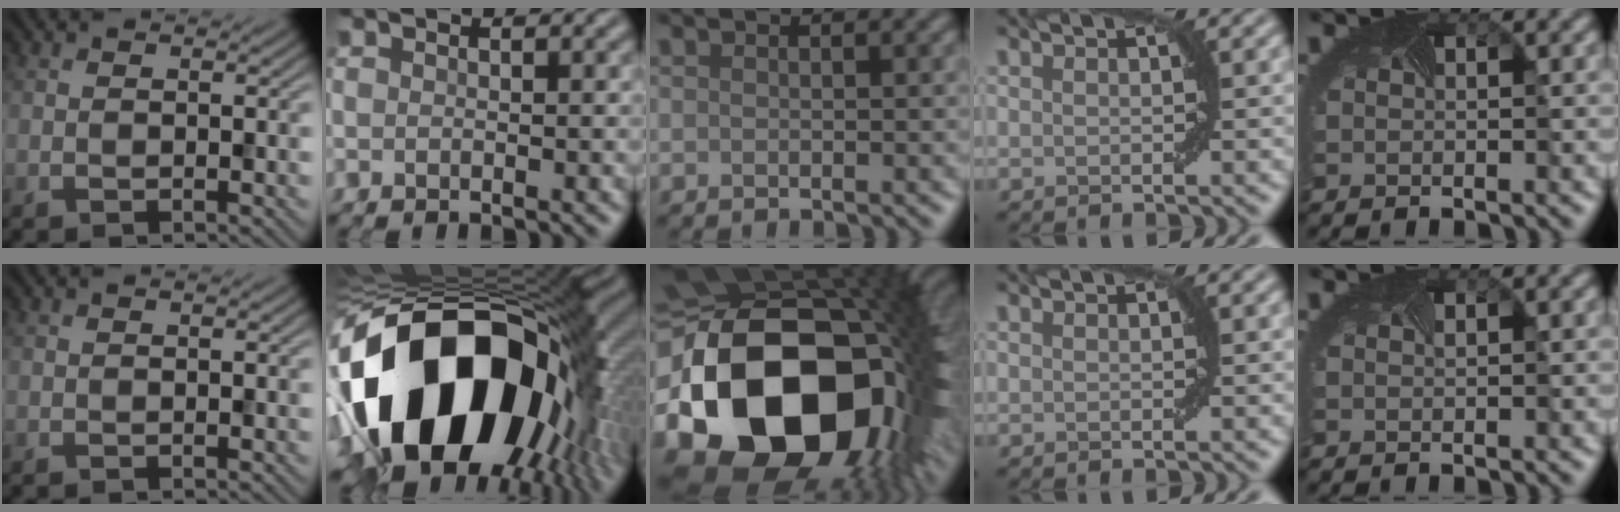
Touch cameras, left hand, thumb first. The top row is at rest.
{"index": {"total": 20.6, "force": [-5.7, 12.6, 15.2], "torque": [-0.296, -0.047, -0.070]}, "middle": {"total": 21.3, "force": [-4.0, 15.3, 14.3], "torque": [-0.288, -0.077, -0.018]}}